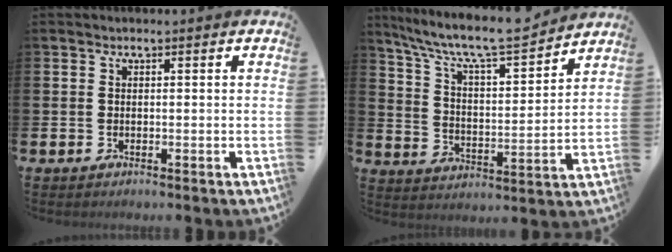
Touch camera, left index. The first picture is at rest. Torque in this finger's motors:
{"motor_torque": [1.01, -1.12, 0.32, 0.21]}